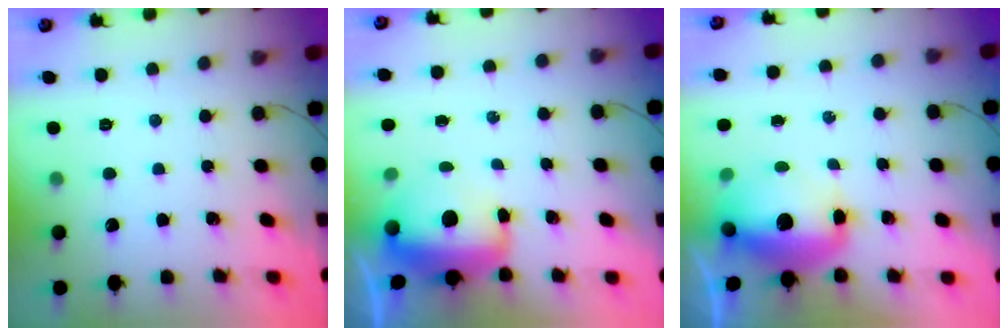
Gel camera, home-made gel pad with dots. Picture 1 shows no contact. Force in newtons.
{"total": 10.9, "press": 10.4, "slide": 3.2}
{"total": 12.4, "press": 11.9, "slide": 3.4}